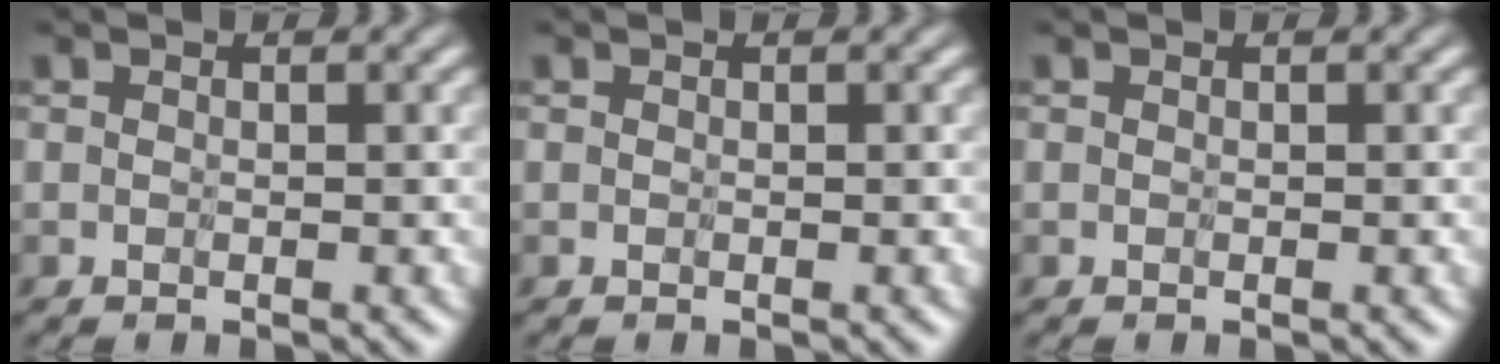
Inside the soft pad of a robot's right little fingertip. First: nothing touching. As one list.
[{"total": 0.0}, {"total": 0.0}]